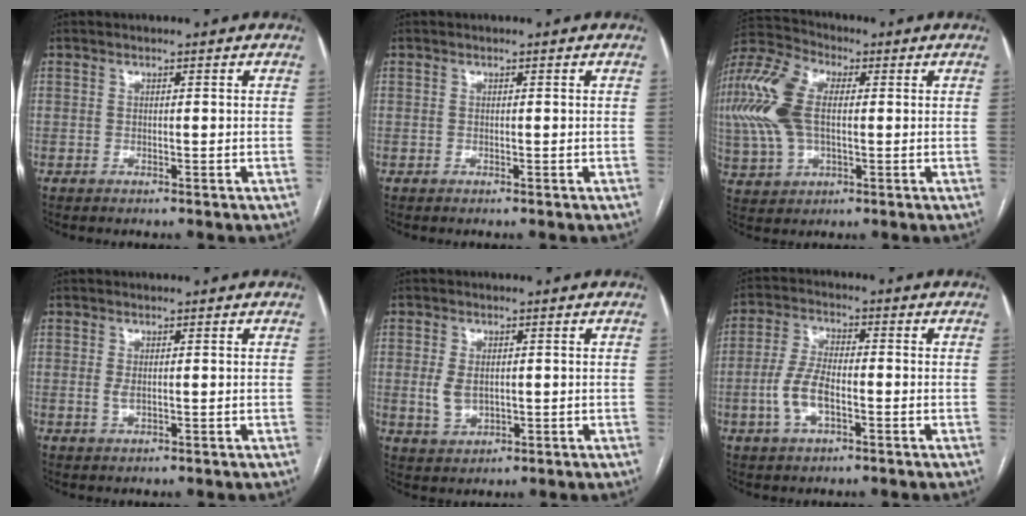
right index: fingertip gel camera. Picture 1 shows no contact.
{"total": 0.0}
{"total": 14.9, "force": [1.6, 8.2, 12.4], "torque": [-0.308, 0.026, 0.032]}
{"total": 1.2, "force": [0.1, 0.5, 1.1], "torque": [-0.024, -0.004, 0.006]}
{"total": 4.1, "force": [0.1, 2.6, 3.1], "torque": [-0.066, 0.000, 0.010]}
{"total": 6.7, "force": [-1.7, 2.8, 5.9], "torque": [-0.135, 0.006, -0.033]}